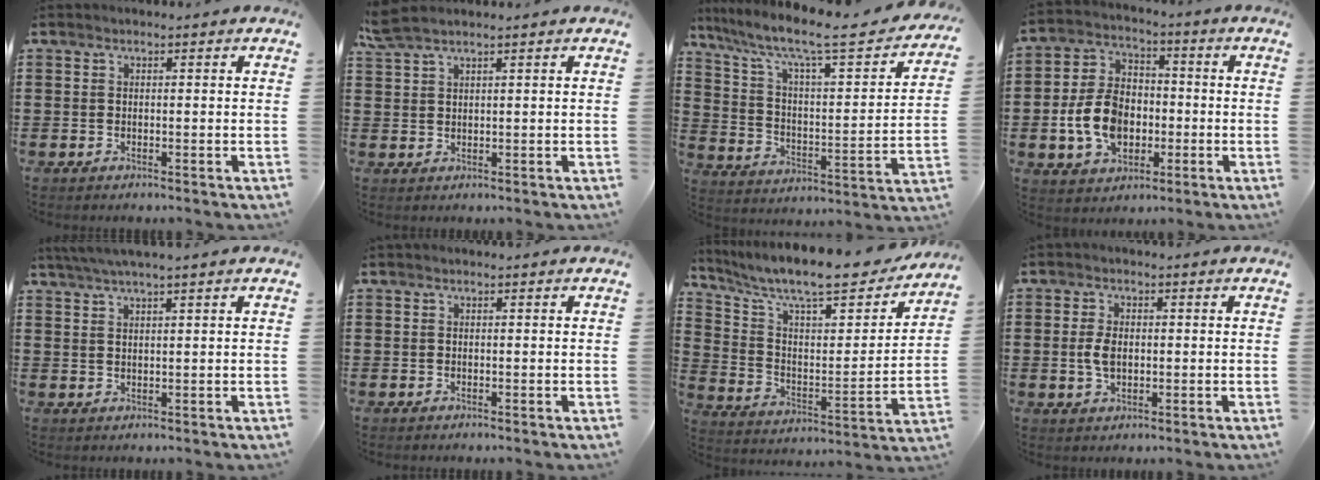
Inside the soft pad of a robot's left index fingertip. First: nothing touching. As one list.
[{"total": 2.6, "force": [2.0, 0.4, 1.6], "torque": [-0.036, 0.000, 0.038]}, {"total": 8.4, "force": [6.0, 1.0, 5.7], "torque": [-0.127, -0.046, 0.090]}, {"total": 9.8, "force": [-1.9, 7.2, 6.4], "torque": [-0.160, 0.013, -0.038]}, {"total": 2.9, "force": [2.2, -0.2, 1.9], "torque": [-0.040, 0.003, 0.039]}, {"total": 0.0}, {"total": 11.2, "force": [9.4, 1.7, 5.9], "torque": [-0.137, -0.065, 0.156]}, {"total": 3.8, "force": [0.1, 2.1, 3.2], "torque": [-0.079, -0.001, -0.002]}]